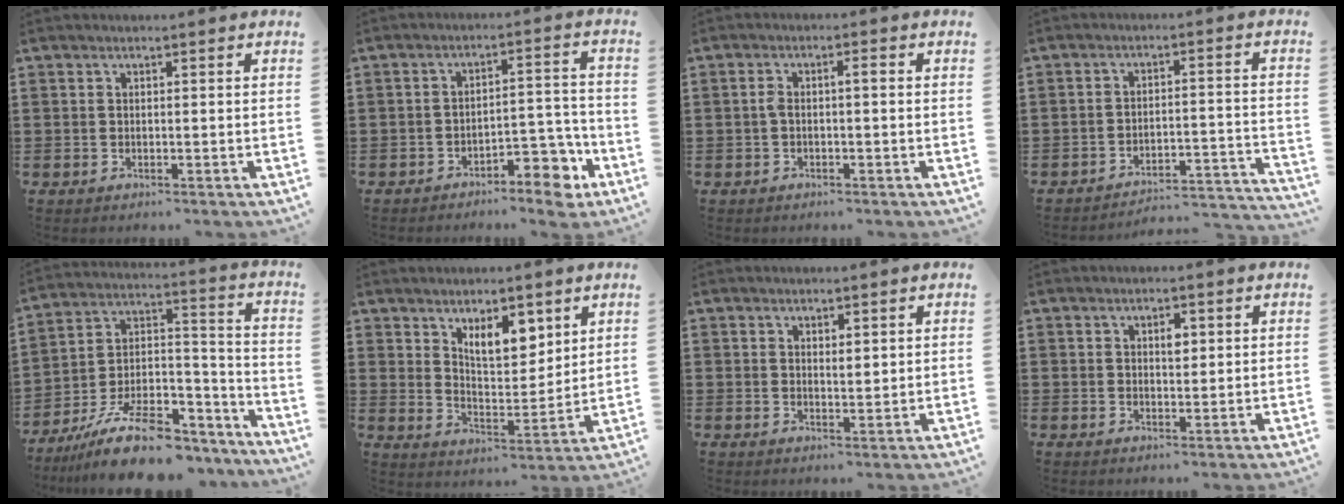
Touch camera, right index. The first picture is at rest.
{"total": 6.2, "force": [-4.7, 2.1, 3.5], "torque": [-0.053, 0.015, -0.086]}
{"total": 2.1, "force": [-0.2, 0.5, 2.0], "torque": [-0.045, 0.003, -0.009]}
{"total": 3.6, "force": [-3.4, 0.4, 1.0], "torque": [-0.023, -0.007, -0.075]}
{"total": 13.6, "force": [-10.9, 4.5, 6.8], "torque": [-0.113, 0.047, -0.194]}
{"total": 7.6, "force": [5.1, 3.4, 4.6], "torque": [-0.082, -0.015, 0.088]}
{"total": 1.5, "force": [1.2, 0.6, 0.6], "torque": [-0.012, 0.005, 0.021]}
{"total": 2.1, "force": [0.7, 1.1, 1.7], "torque": [-0.019, 0.001, 0.008]}